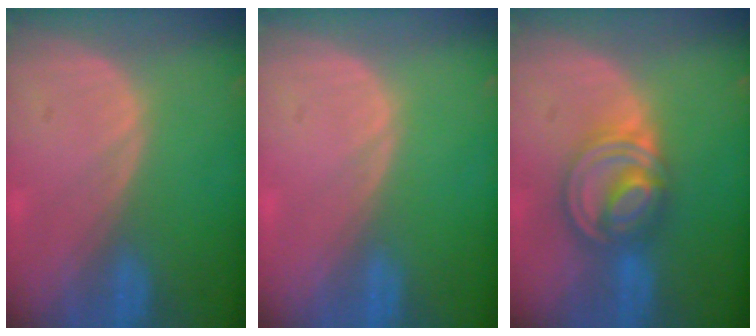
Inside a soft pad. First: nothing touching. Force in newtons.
{"total": 0.0}
{"total": 8.1, "press": 6.9, "slide": 4.2}